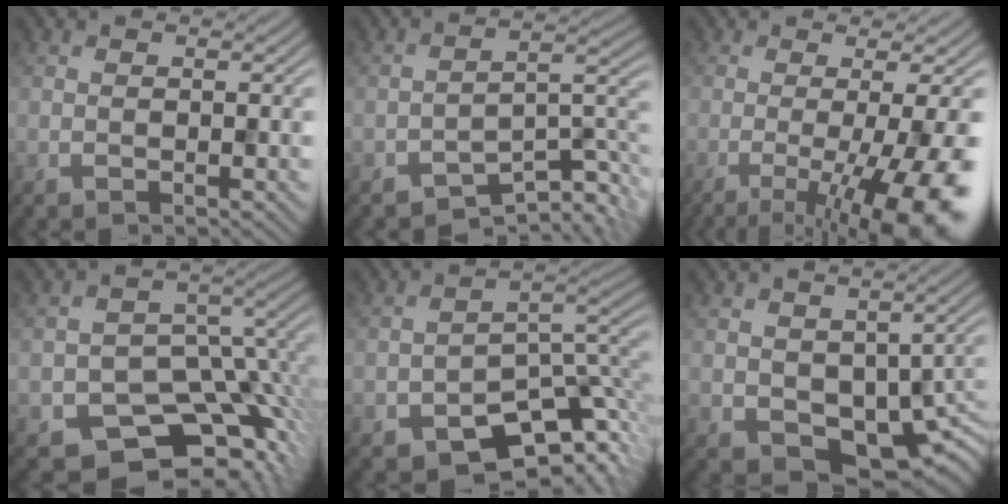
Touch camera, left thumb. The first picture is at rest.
{"total": 6.1, "force": [-5.2, 1.5, 2.9], "torque": [-0.032, 0.000, -0.081]}
{"total": 10.7, "force": [-3.9, 2.6, 9.6], "torque": [-0.128, -0.011, -0.043]}
{"total": 11.5, "force": [-6.9, 7.3, 5.7], "torque": [-0.070, -0.024, -0.089]}
{"total": 8.3, "force": [-6.6, 3.7, 3.5], "torque": [-0.036, -0.025, -0.104]}
{"total": 7.0, "force": [-1.5, 4.9, 4.7], "torque": [-0.073, -0.031, -0.005]}